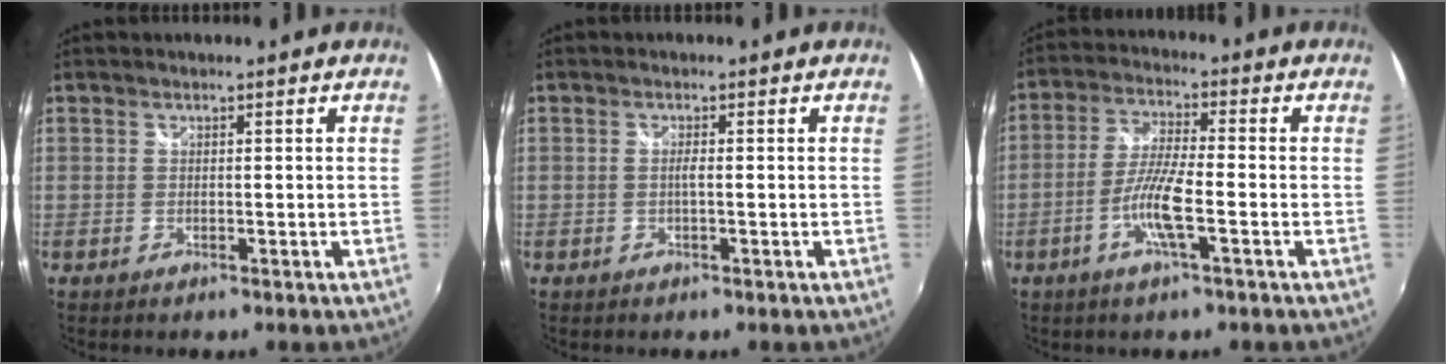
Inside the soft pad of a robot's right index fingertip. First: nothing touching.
{"total": 1.0, "force": [-0.2, -0.1, 1.0], "torque": [-0.018, 0.001, -0.006]}
{"total": 7.7, "force": [-3.0, 0.7, 7.0], "torque": [-0.146, -0.003, -0.060]}